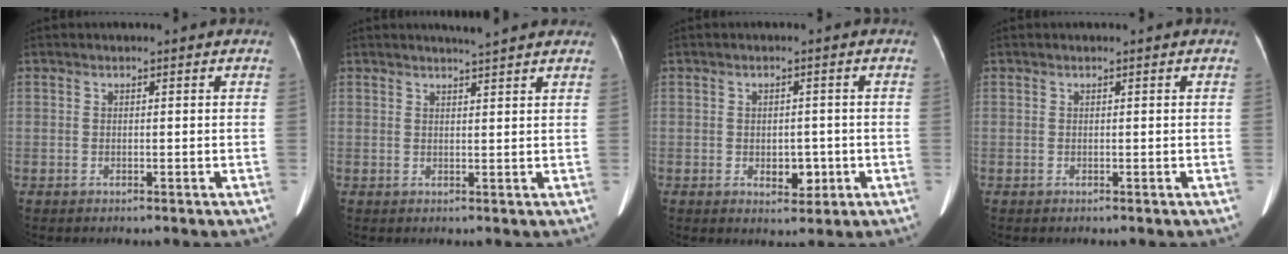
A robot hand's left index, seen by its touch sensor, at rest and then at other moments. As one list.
[{"total": 5.0, "force": [4.5, 0.0, 2.1], "torque": [-0.034, 0.011, 0.053]}, {"total": 3.4, "force": [-0.9, 2.2, 2.5], "torque": [-0.031, 0.002, -0.005]}, {"total": 0.0}]